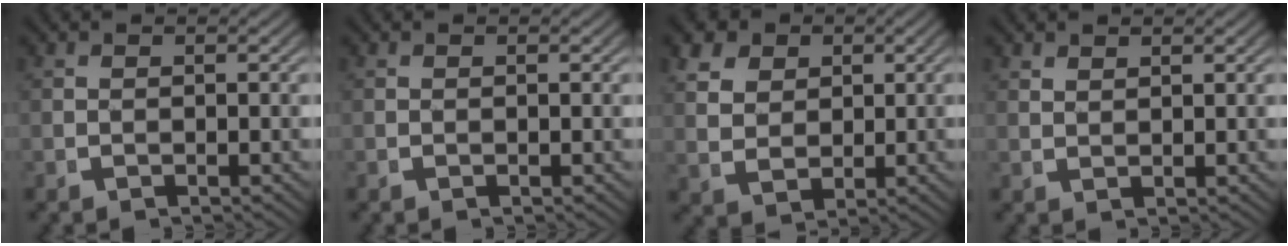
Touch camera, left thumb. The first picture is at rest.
{"total": 0.0}
{"total": 6.3, "force": [1.8, 4.9, 3.5], "torque": [-0.076, -0.022, 0.042]}
{"total": 1.4, "force": [1.4, -0.1, 0.1], "torque": [0.002, 0.002, 0.034]}